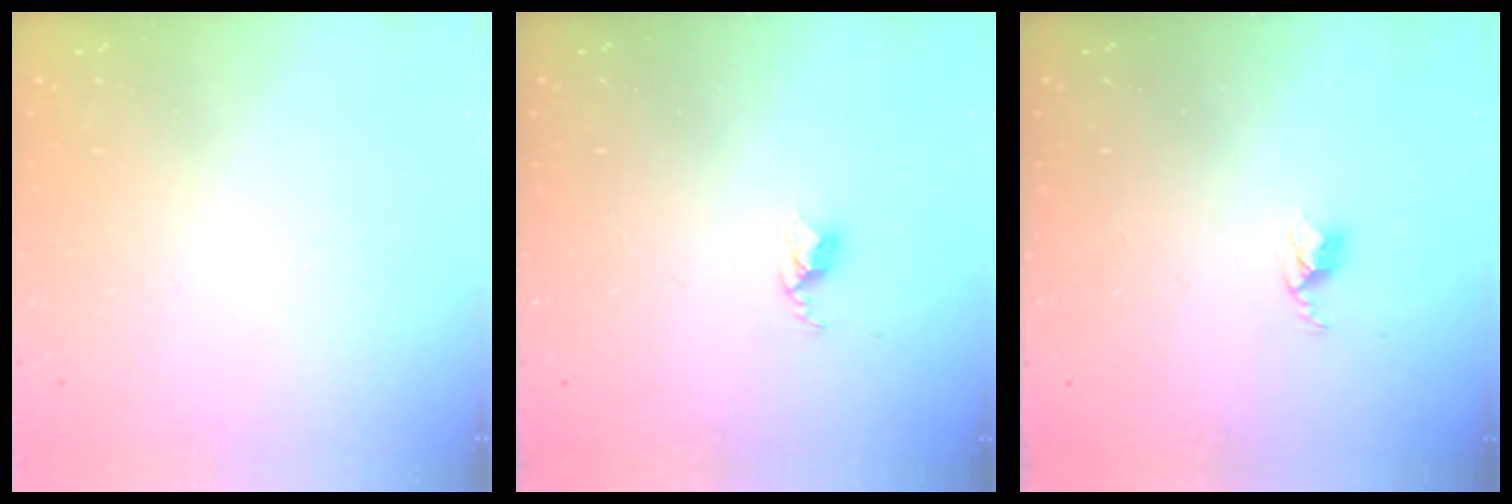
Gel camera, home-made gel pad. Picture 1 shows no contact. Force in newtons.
{"total": 2.8, "press": 2.7, "slide": 0.4}
{"total": 2.8, "press": 2.7, "slide": 0.4}